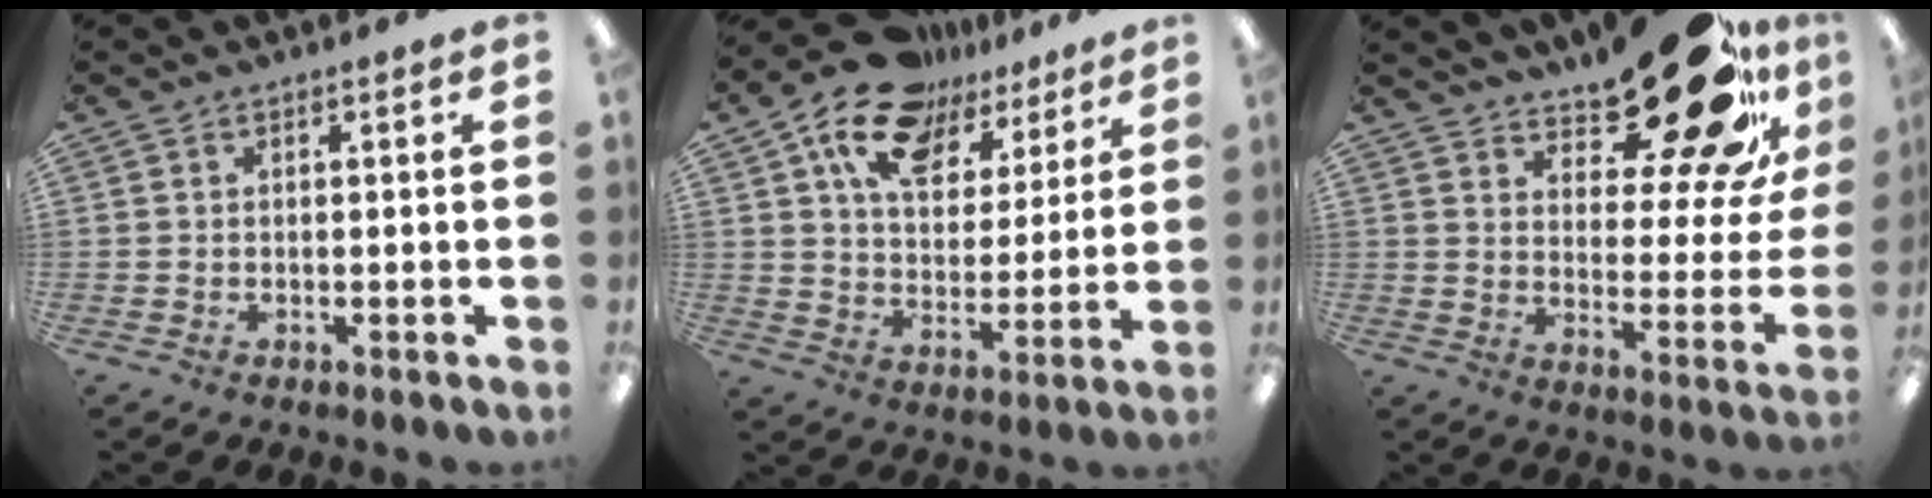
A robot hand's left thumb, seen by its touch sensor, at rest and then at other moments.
{"total": 15.2, "force": [10.7, 8.6, 6.7], "torque": [-0.127, -0.057, 0.195]}
{"total": 22.3, "force": [16.4, 8.1, 12.7], "torque": [-0.165, -0.112, 0.269]}